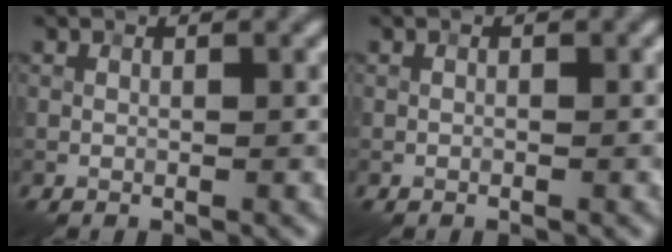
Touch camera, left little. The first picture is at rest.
{"total": 0.0}